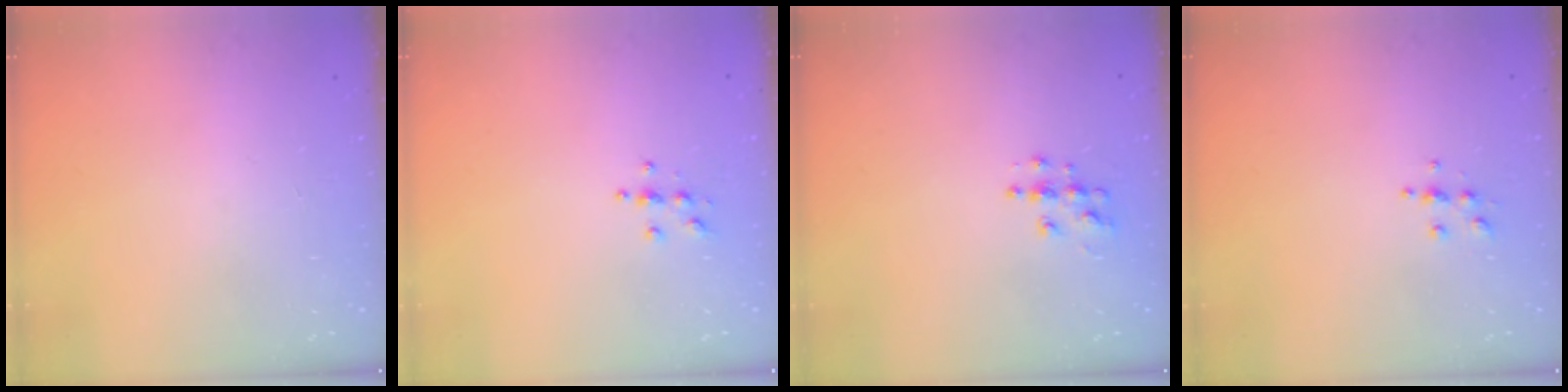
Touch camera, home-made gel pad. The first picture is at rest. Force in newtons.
{"total": 3.8, "press": 3.8, "slide": 0.4}
{"total": 6.2, "press": 6.2, "slide": 0.2}
{"total": 4.9, "press": 4.9, "slide": 0.5}